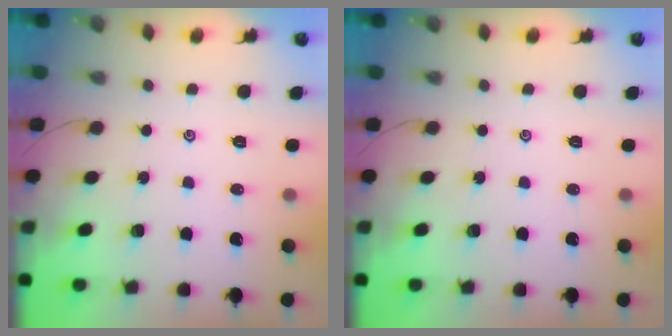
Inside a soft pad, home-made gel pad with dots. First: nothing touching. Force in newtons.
{"total": 0.0}